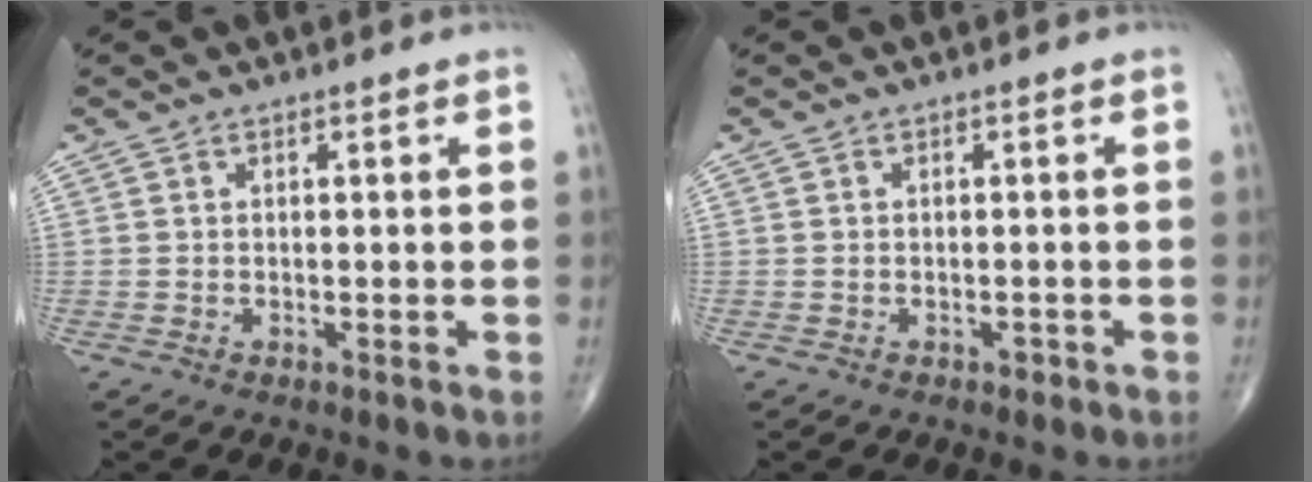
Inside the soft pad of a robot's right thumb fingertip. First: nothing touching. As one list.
[{"total": 0.7, "force": [-0.5, 0.4, 0.3], "torque": [0.001, 0.004, -0.008]}]